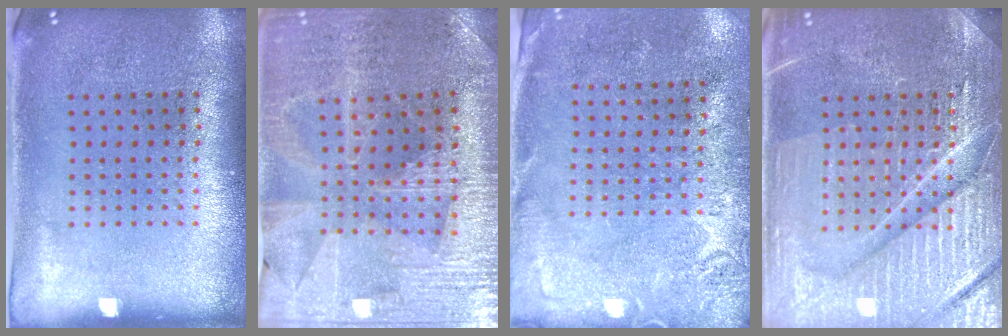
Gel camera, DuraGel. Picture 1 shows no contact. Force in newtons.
{"total": 3.0, "press": 2.9, "slide": 0.5}
{"total": 2.7, "press": 2.4, "slide": 1.3}
{"total": 7.4, "press": 7.4, "slide": 1.0}